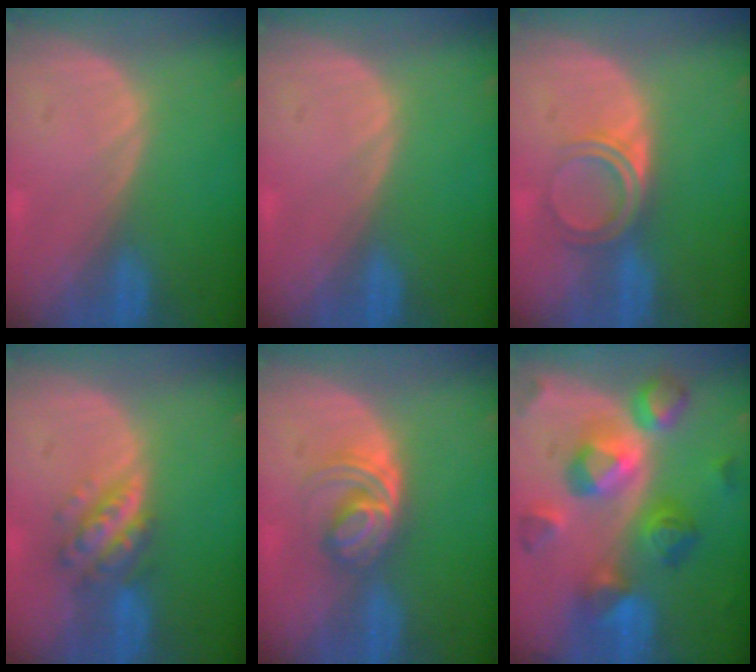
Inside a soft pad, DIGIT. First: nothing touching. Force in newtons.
{"total": 0.0}
{"total": 4.8, "press": 4.1, "slide": 2.6}
{"total": 5.8, "press": 5.3, "slide": 2.4}
{"total": 6.0, "press": 5.2, "slide": 3.1}
{"total": 11.4, "press": 11.3, "slide": 0.9}